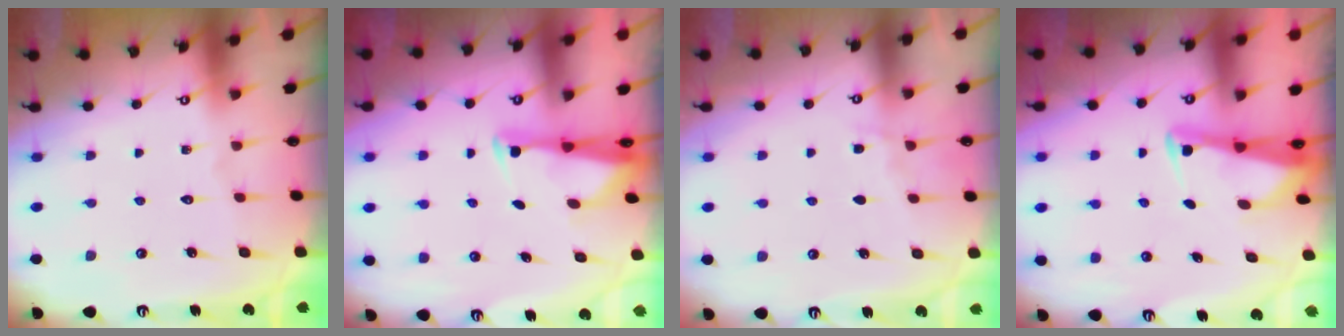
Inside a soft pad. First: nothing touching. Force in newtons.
{"total": 3.0, "press": 2.9, "slide": 0.8}
{"total": 5.2, "press": 5.2, "slide": 0.6}
{"total": 2.7, "press": 2.7, "slide": 0.3}